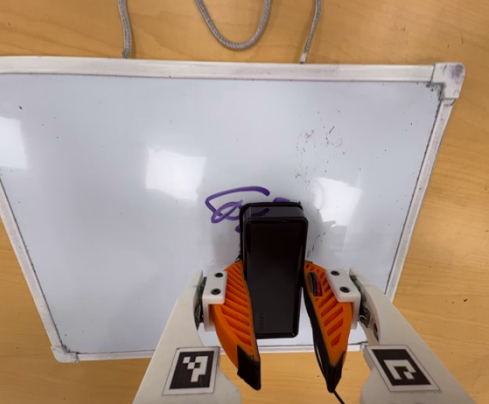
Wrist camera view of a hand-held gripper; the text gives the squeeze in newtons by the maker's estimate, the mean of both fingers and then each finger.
{"total": 11.5, "left": 11.2, "right": 11.8}